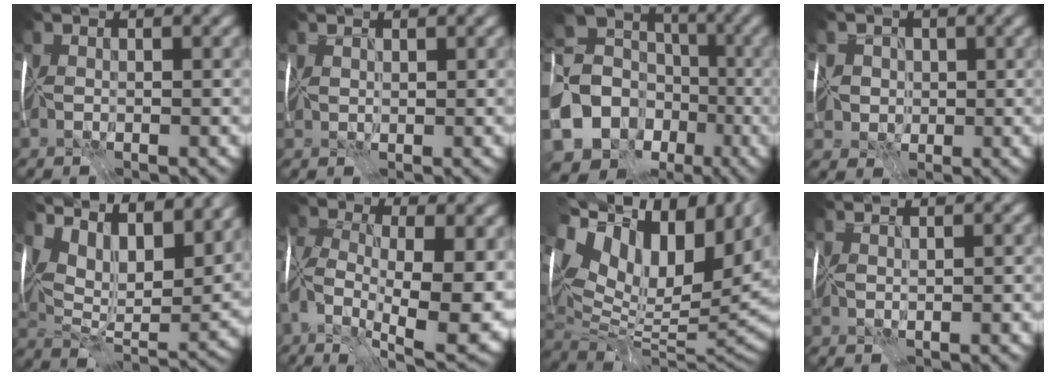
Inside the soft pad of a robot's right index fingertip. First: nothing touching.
{"total": 0.7, "force": [0.6, 0.0, -0.4], "torque": [-0.002, -0.003, 0.020]}
{"total": 18.3, "force": [-7.0, 15.2, 7.4], "torque": [-0.171, -0.026, -0.131]}
{"total": 3.4, "force": [0.6, 3.1, 1.1], "torque": [-0.014, 0.007, 0.004]}
{"total": 10.3, "force": [7.3, 3.5, 6.3], "torque": [-0.112, 0.009, 0.109]}
{"total": 13.9, "force": [-3.3, 6.1, 12.1], "torque": [-0.209, -0.012, -0.045]}
{"total": 16.0, "force": [4.7, 7.5, 13.3], "torque": [-0.260, -0.008, 0.112]}
{"total": 1.0, "force": [-0.5, -0.9, -0.4], "torque": [0.002, -0.013, -0.002]}